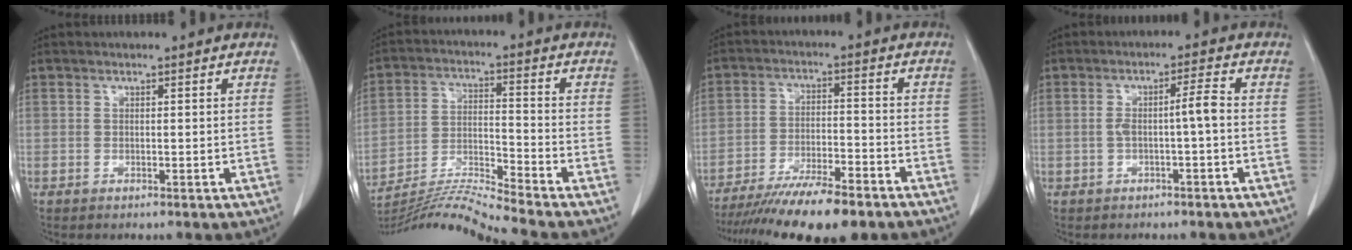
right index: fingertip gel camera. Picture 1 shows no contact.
{"total": 10.9, "force": [-10.0, -3.0, 2.9], "torque": [-0.052, -0.001, -0.186]}
{"total": 15.3, "force": [-12.3, 2.6, 8.7], "torque": [-0.147, -0.020, -0.199]}
{"total": 3.7, "force": [-0.5, 0.0, 3.7], "torque": [-0.068, 0.012, -0.005]}